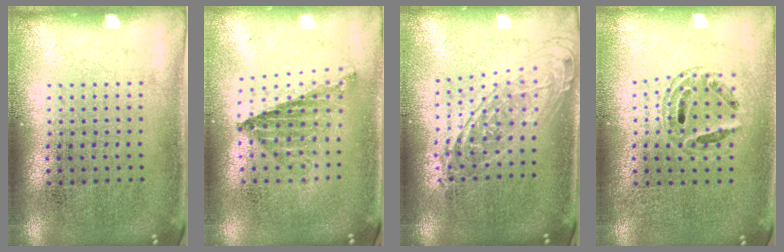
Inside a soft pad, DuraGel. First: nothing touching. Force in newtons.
{"total": 0.8, "press": 0.8, "slide": 0.1}
{"total": 1.7, "press": 1.3, "slide": 1.1}
{"total": 0.8, "press": 0.7, "slide": 0.2}